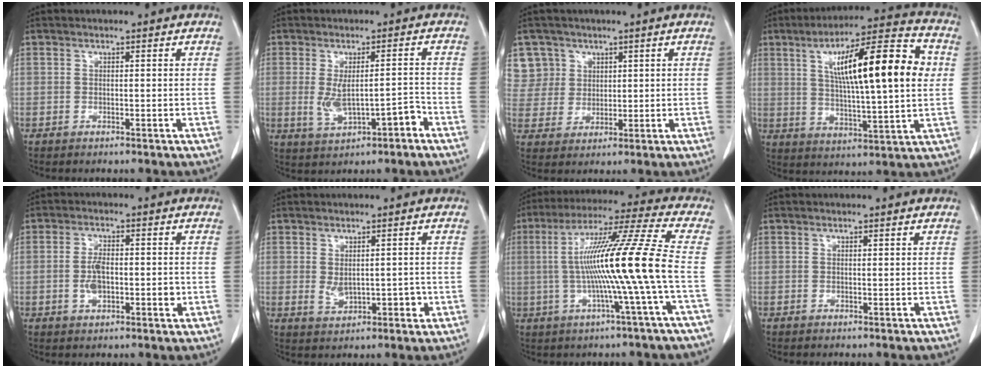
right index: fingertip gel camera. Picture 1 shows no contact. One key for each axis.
{"total": 6.2, "fx": -1.9, "fy": 2.0, "fz": 5.5, "tx": -0.093, "ty": 0.006, "tz": -0.017}
{"total": 6.9, "fx": 3.6, "fy": 5.9, "fz": -0.4, "tx": 0.014, "ty": 0.013, "tz": 0.080}
{"total": 19.2, "fx": 4.1, "fy": 2.8, "fz": 18.5, "tx": -0.293, "ty": 0.024, "tz": 0.059}
{"total": 5.2, "fx": -0.7, "fy": 2.4, "fz": 4.6, "tx": -0.092, "ty": 0.004, "tz": -0.011}
{"total": 4.0, "fx": -0.1, "fy": 2.3, "fz": 3.2, "tx": -0.050, "ty": 0.001, "tz": 0.012}
{"total": 15.8, "fx": -1.5, "fy": -2.4, "fz": 15.5, "tx": -0.272, "ty": 0.006, "tz": -0.035}
{"total": 0.0}